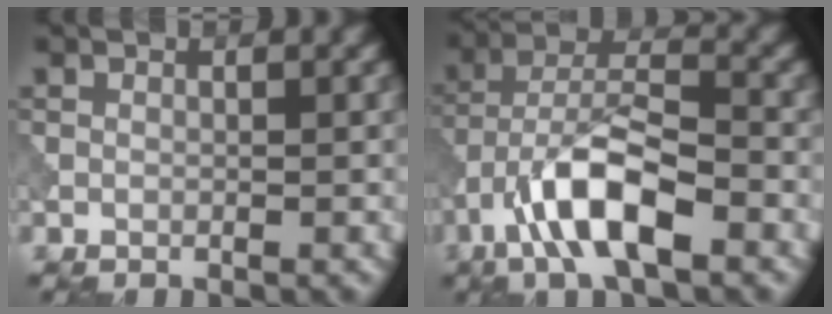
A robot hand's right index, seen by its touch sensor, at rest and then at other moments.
{"total": 8.5, "force": [-4.3, 2.8, 6.8], "torque": [-0.119, 0.013, -0.083]}